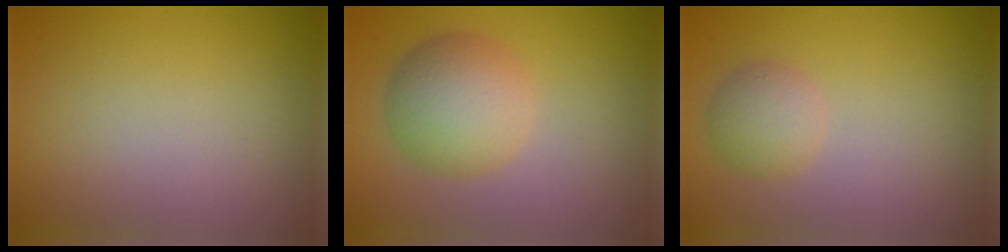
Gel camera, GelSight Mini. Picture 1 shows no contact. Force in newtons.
{"total": 5.4, "press": 5.4, "slide": 0.0}
{"total": 2.4, "press": 2.4, "slide": 0.2}